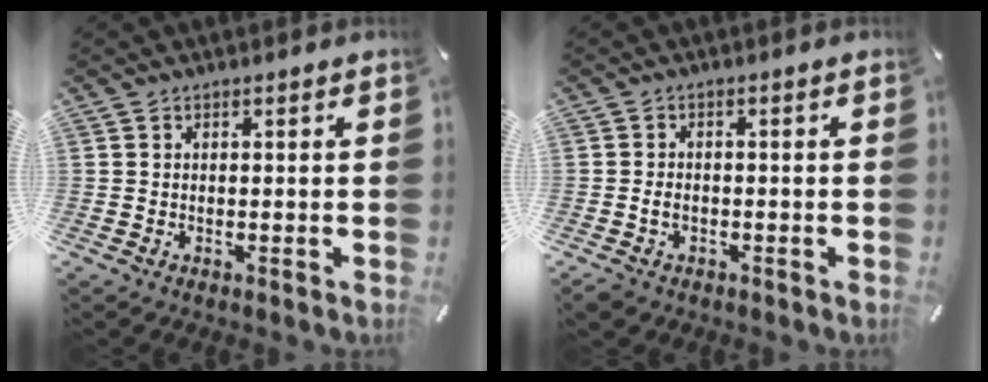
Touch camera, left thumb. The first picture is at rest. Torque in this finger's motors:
{"motor_torque": [-0.25, 1.27, 0.27, 0.25, 0.17]}